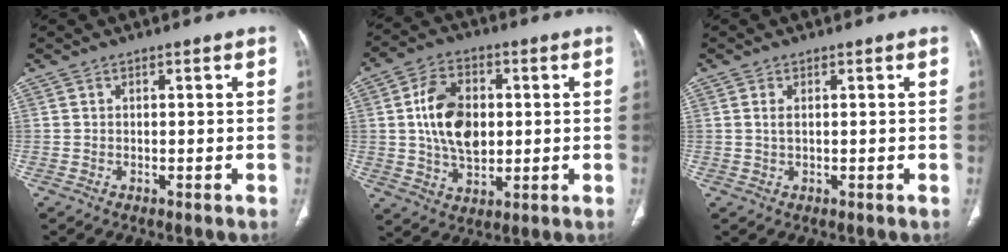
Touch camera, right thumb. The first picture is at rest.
{"total": 12.7, "force": [1.3, 8.4, 9.5], "torque": [-0.150, -0.001, 0.027]}
{"total": 1.4, "force": [0.4, 0.6, 1.2], "torque": [-0.031, 0.003, 0.014]}